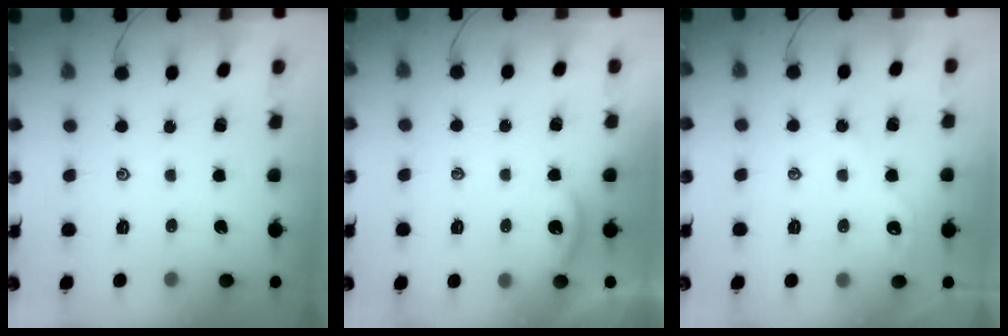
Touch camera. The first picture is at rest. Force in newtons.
{"total": 3.2, "press": 3.2, "slide": 0.3}
{"total": 1.9, "press": 1.8, "slide": 0.3}